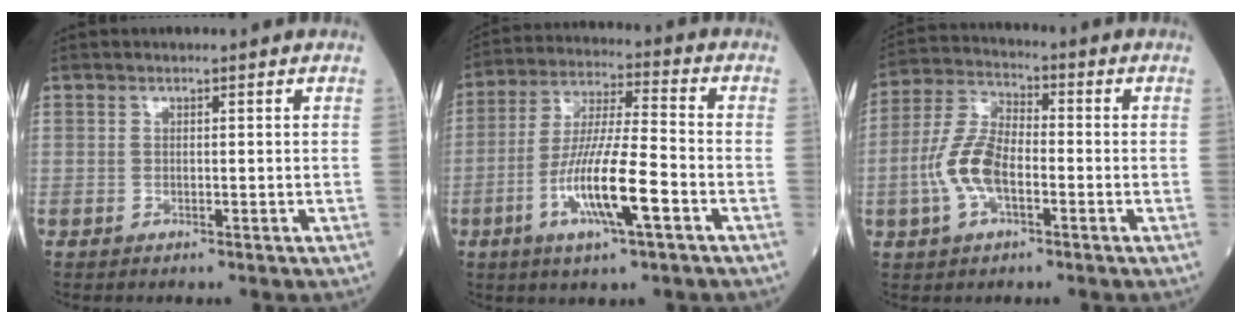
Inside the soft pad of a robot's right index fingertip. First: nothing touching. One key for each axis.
{"total": 12.7, "fx": -4.5, "fy": 1.2, "fz": 11.8, "tx": -0.227, "ty": -0.010, "tz": -0.084}
{"total": 9.0, "fx": -2.3, "fy": 4.0, "fz": 7.7, "tx": -0.179, "ty": 0.013, "tz": -0.049}